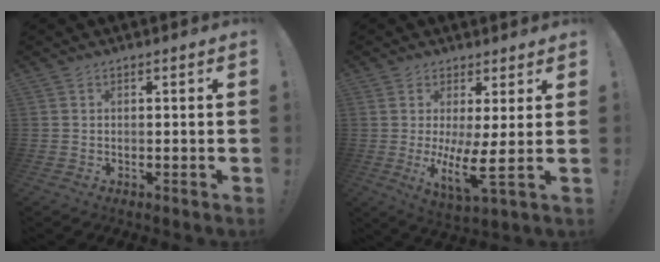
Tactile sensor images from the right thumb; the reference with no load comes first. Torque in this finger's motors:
{"motor_torque": [0.44, 0.48, 0.58, 0.45, 0.28]}